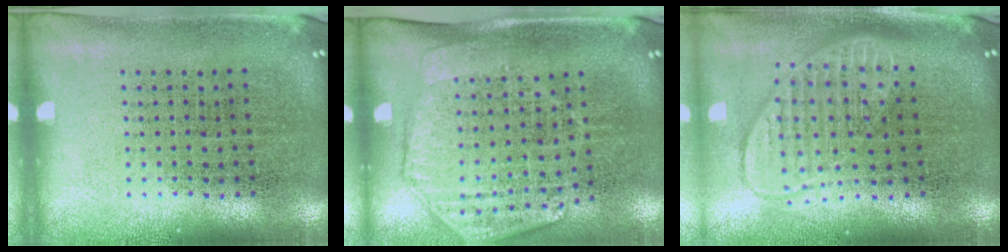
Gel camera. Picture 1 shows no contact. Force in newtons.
{"total": 1.8, "press": 1.5, "slide": 1.0}
{"total": 1.8, "press": 1.5, "slide": 1.0}